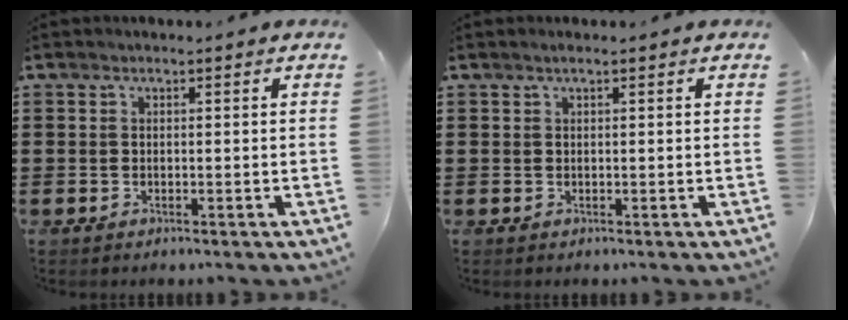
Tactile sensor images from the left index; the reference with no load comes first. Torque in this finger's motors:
{"motor_torque": [0.60, 0.87, 0.13, 0.01]}